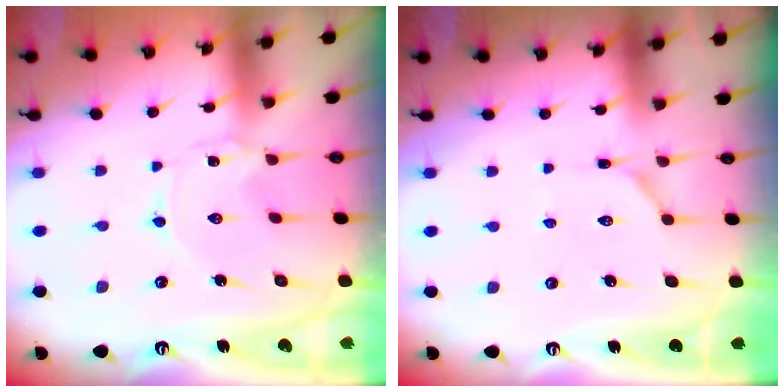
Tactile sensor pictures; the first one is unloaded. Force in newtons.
{"total": 3.9, "press": 3.9, "slide": 0.5}